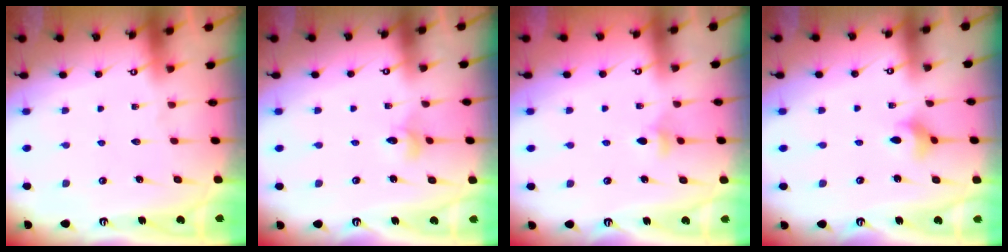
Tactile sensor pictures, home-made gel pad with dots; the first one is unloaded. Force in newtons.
{"total": 3.1, "press": 3.0, "slide": 0.4}
{"total": 3.7, "press": 3.6, "slide": 0.8}
{"total": 4.0, "press": 3.9, "slide": 0.7}